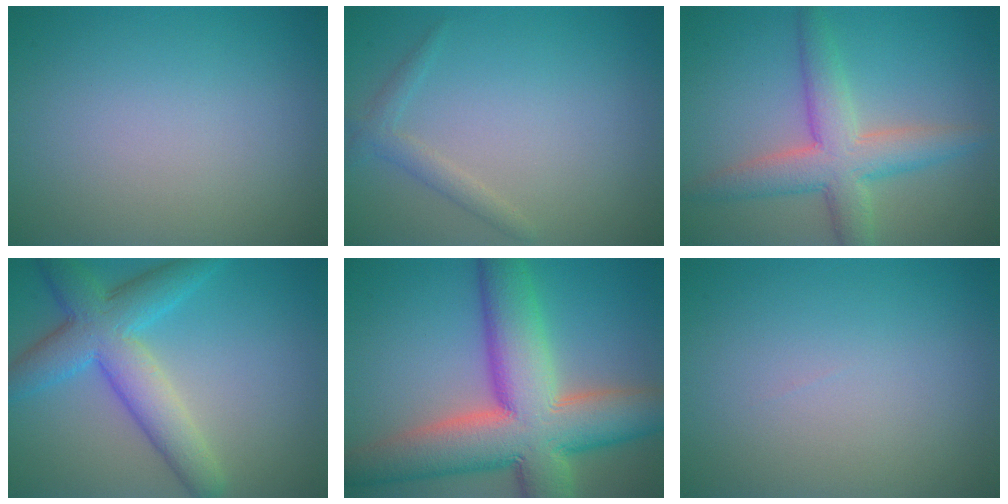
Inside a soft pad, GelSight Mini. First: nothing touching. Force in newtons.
{"total": 1.5, "press": 1.5, "slide": 0.1}
{"total": 5.6, "press": 5.5, "slide": 0.3}
{"total": 6.8, "press": 6.8, "slide": 0.1}
{"total": 13.4, "press": 13.4, "slide": 1.0}
{"total": 0.0}